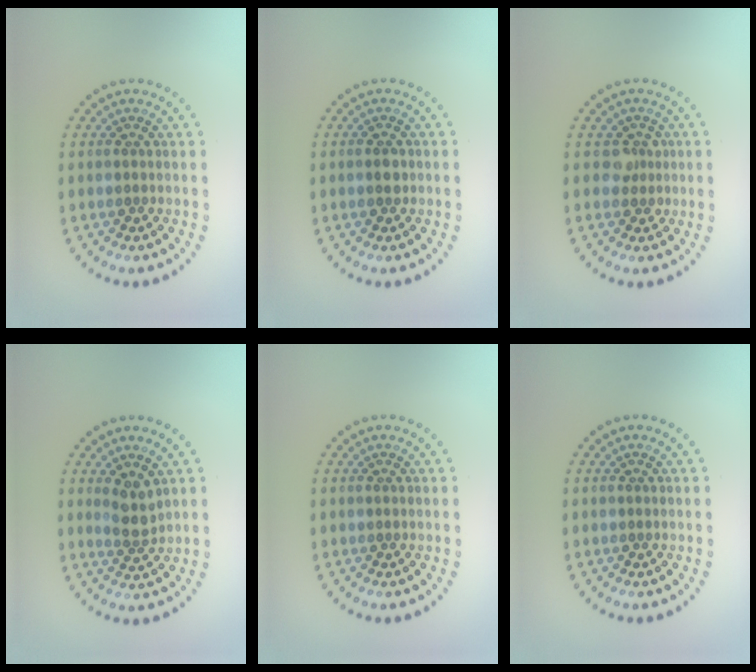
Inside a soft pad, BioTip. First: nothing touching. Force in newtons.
{"total": 1.0, "press": 1.0, "slide": 0.1}
{"total": 1.7, "press": 1.4, "slide": 0.9}
{"total": 2.2, "press": 1.9, "slide": 1.1}
{"total": 0.0}
{"total": 0.0}